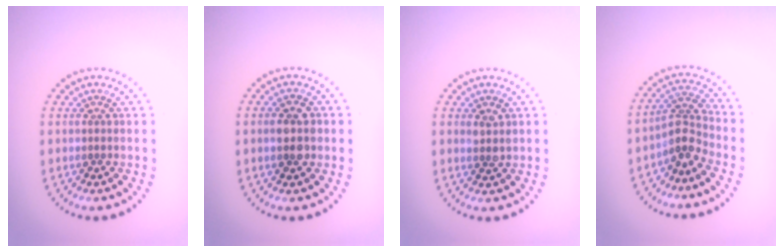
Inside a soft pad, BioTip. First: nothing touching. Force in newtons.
{"total": 2.8, "press": 2.8, "slide": 0.1}
{"total": 1.3, "press": 1.2, "slide": 0.6}
{"total": 2.9, "press": 2.2, "slide": 1.9}